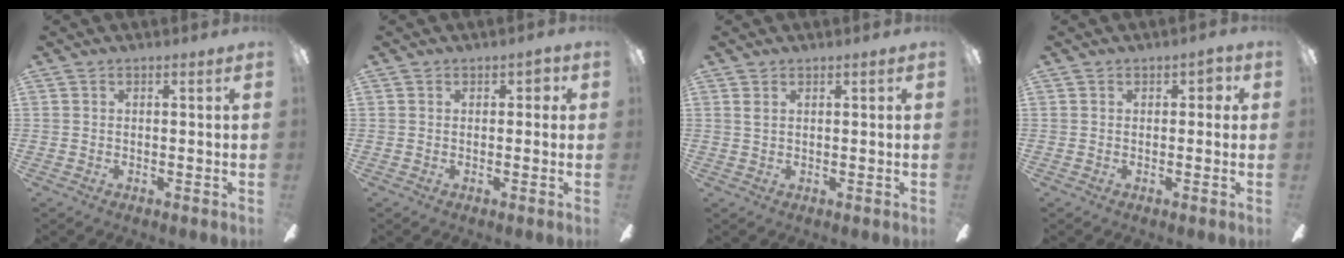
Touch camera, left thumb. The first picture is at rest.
{"total": 1.7, "force": [0.5, 1.3, 1.0], "torque": [-0.012, 0.004, 0.006]}
{"total": 1.0, "force": [0.5, 0.4, 0.7], "torque": [-0.016, 0.002, 0.009]}
{"total": 2.2, "force": [0.5, 1.5, 1.5], "torque": [-0.022, 0.006, 0.006]}